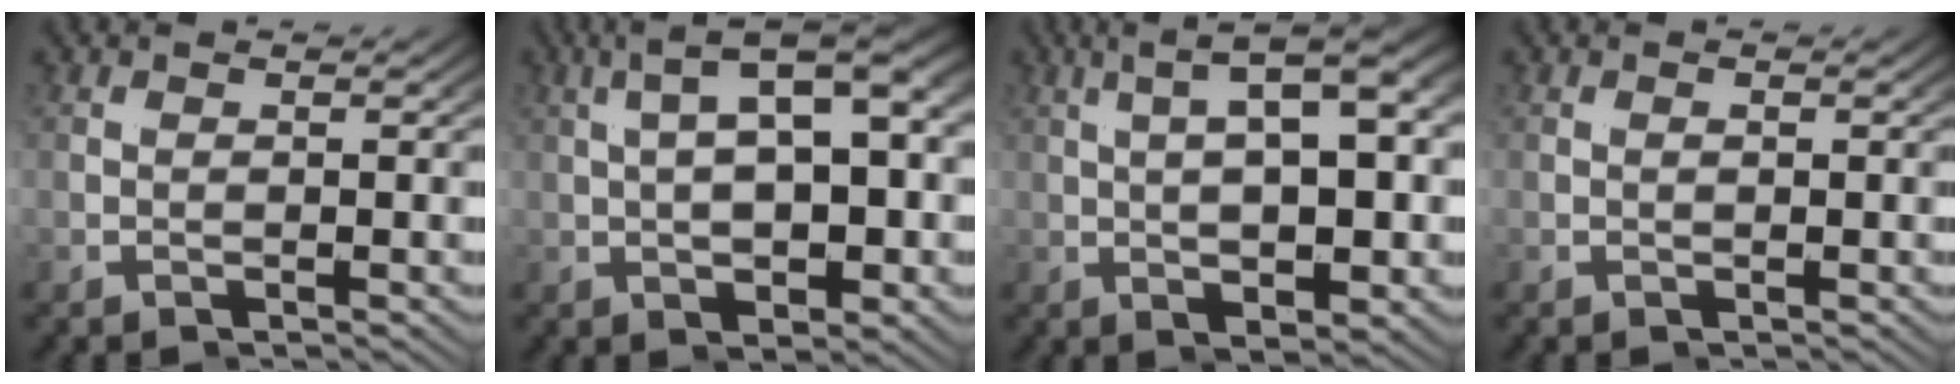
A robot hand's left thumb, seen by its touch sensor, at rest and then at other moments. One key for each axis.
{"total": 7.8, "fx": 1.4, "fy": 2.8, "fz": 7.1, "tx": -0.078, "ty": 0.046, "tz": 0.001}
{"total": 5.8, "fx": 1.1, "fy": 0.0, "fz": 5.7, "tx": -0.060, "ty": 0.049, "tz": -0.005}
{"total": 0.0}